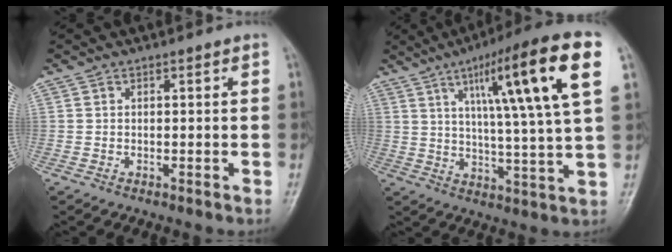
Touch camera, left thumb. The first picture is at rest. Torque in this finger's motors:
{"motor_torque": [2.54, 2.44, 2.24, -0.53, 0.48]}